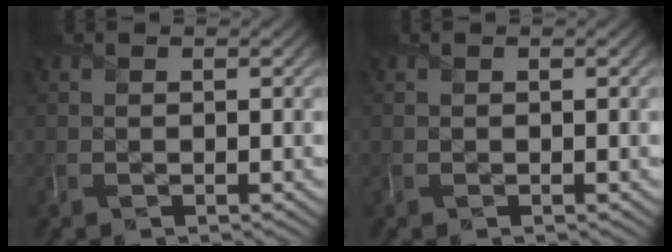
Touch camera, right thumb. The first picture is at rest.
{"total": 0.0}